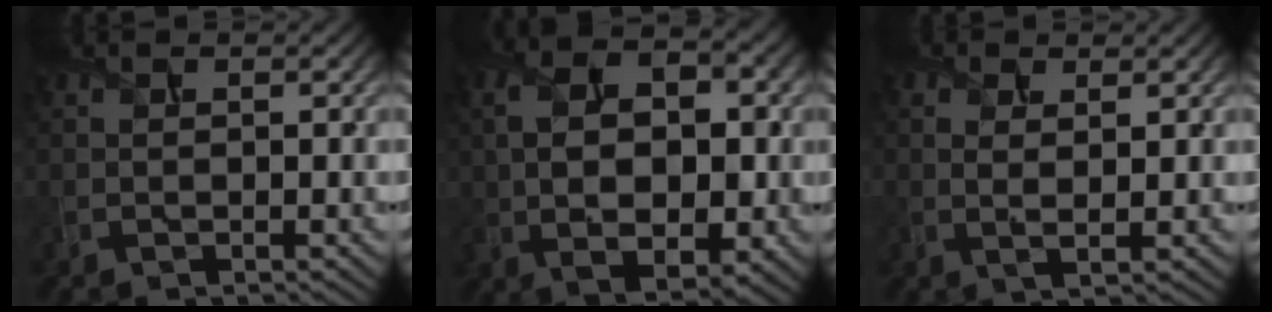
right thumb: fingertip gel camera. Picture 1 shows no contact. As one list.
[{"total": 11.4, "force": [0.5, 7.3, 8.7], "torque": [-0.174, -0.006, 0.018]}, {"total": 2.6, "force": [1.2, 1.1, 2.0], "torque": [-0.040, -0.006, 0.016]}]